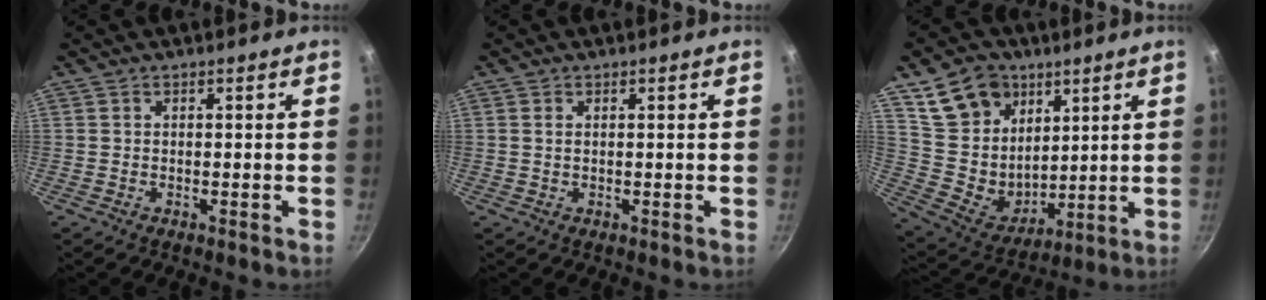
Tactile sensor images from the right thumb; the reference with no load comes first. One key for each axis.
{"total": 0.9, "fx": 0.3, "fy": 0.5, "fz": 0.7, "tx": -0.013, "ty": 0.001, "tz": 0.003}
{"total": 16.9, "fx": 8.9, "fy": 12.7, "fz": 6.7, "tx": -0.081, "ty": -0.052, "tz": 0.178}